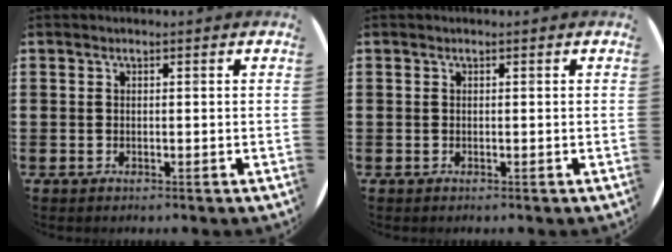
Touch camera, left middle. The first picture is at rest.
{"total": 0.0}